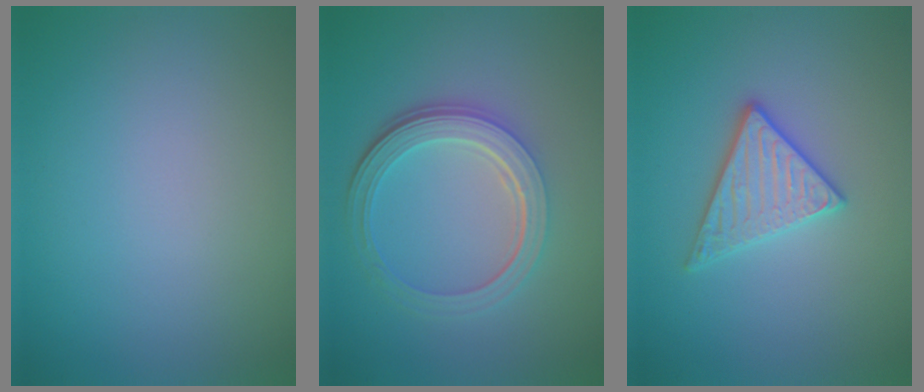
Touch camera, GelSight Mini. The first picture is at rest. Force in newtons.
{"total": 5.4, "press": 3.9, "slide": 3.7}
{"total": 3.0, "press": 2.9, "slide": 0.6}